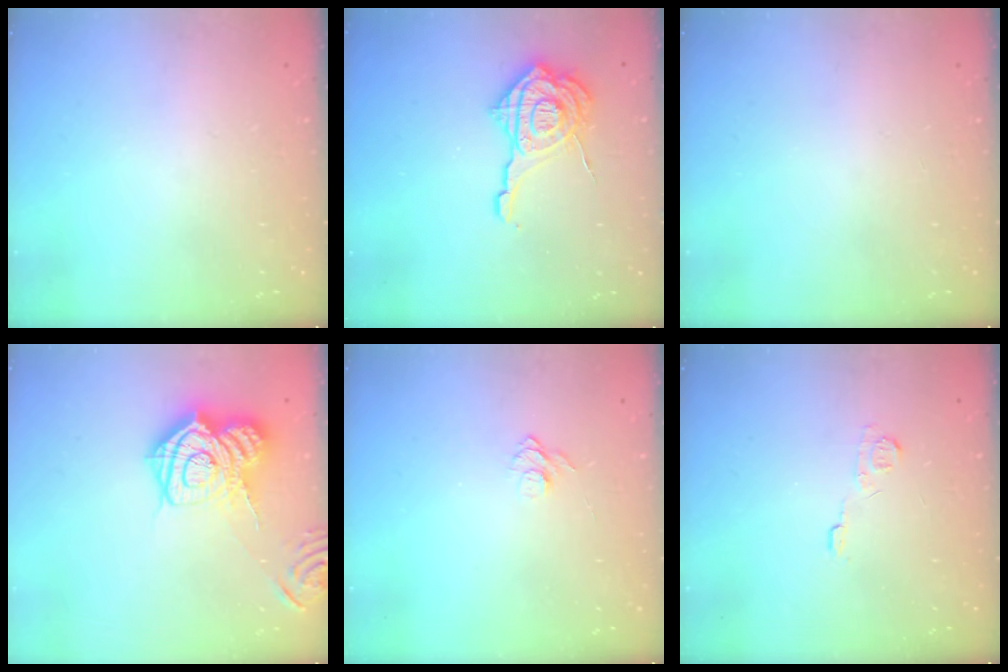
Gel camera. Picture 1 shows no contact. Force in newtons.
{"total": 17.0, "press": 17.0, "slide": 1.4}
{"total": 0.0}
{"total": 19.3, "press": 19.2, "slide": 1.6}
{"total": 5.8, "press": 5.7, "slide": 0.5}
{"total": 4.8, "press": 4.7, "slide": 0.6}